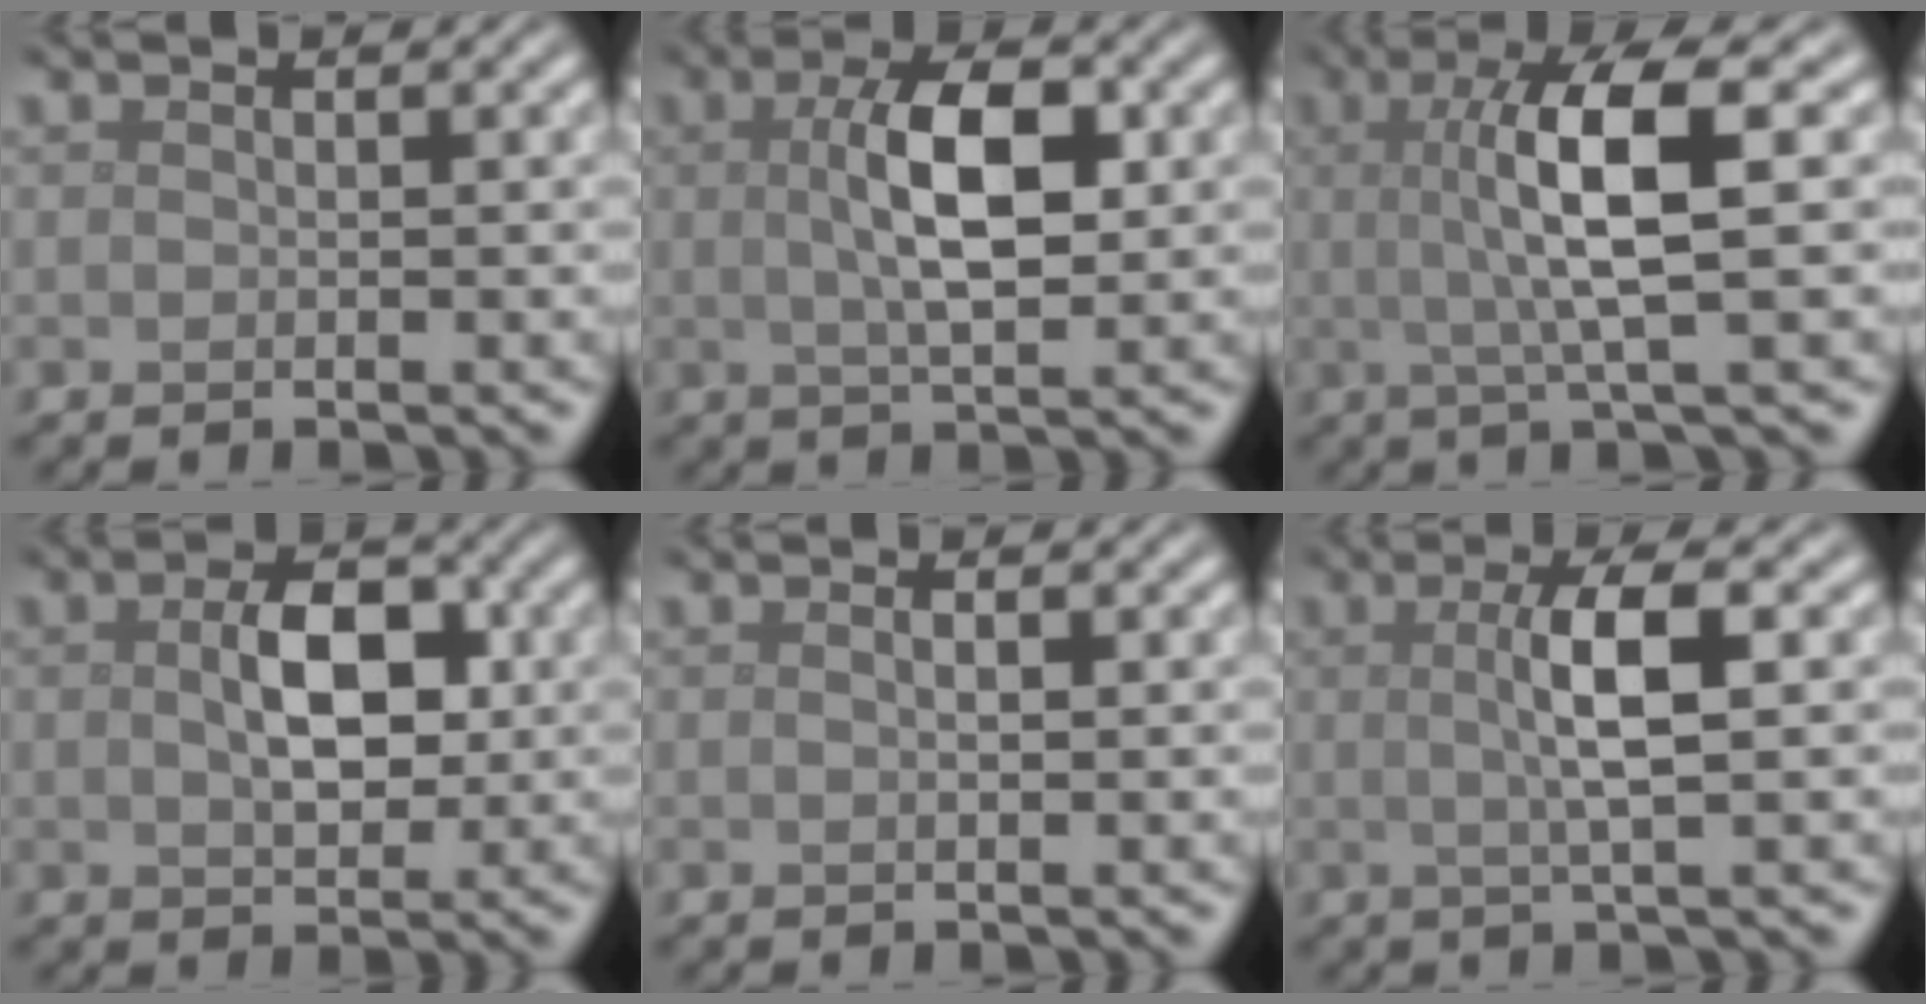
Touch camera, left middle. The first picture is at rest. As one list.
[{"total": 5.5, "force": [0.8, 2.0, 5.1], "torque": [-0.098, 0.006, 0.012]}, {"total": 6.9, "force": [0.7, 1.4, 6.7], "torque": [-0.116, 0.009, 0.011]}, {"total": 4.8, "force": [0.4, 2.8, 3.9], "torque": [-0.074, 0.002, 0.006]}, {"total": 0.6, "force": [0.1, 0.1, 0.6], "torque": [-0.011, 0.002, 0.001]}, {"total": 4.3, "force": [0.4, 0.8, 4.2], "torque": [-0.074, 0.005, 0.004]}]